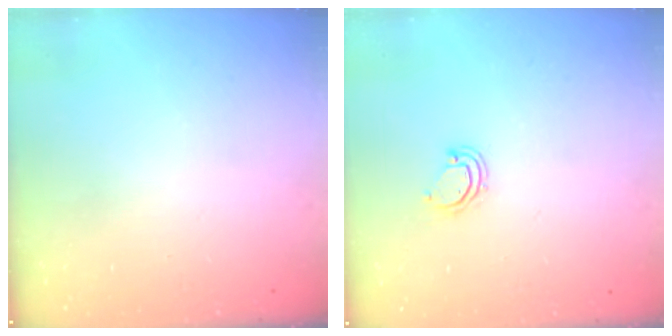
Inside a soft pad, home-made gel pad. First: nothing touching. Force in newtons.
{"total": 4.3, "press": 4.3, "slide": 0.5}